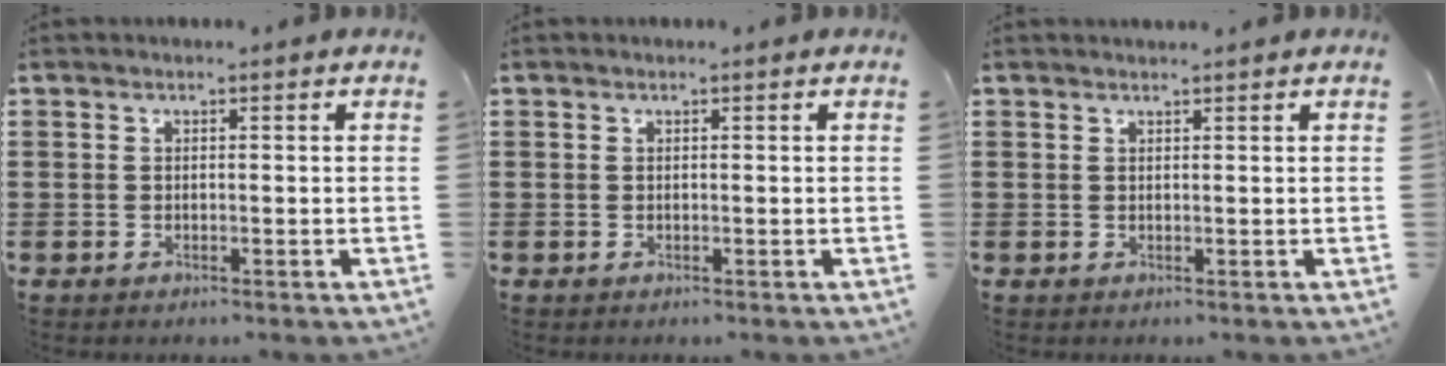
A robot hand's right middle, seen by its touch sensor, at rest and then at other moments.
{"total": 0.0}
{"total": 0.7, "force": [0.7, -0.1, 0.0], "torque": [-0.001, -0.004, 0.014]}